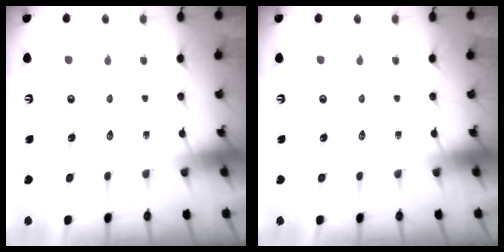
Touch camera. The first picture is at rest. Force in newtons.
{"total": 0.0}